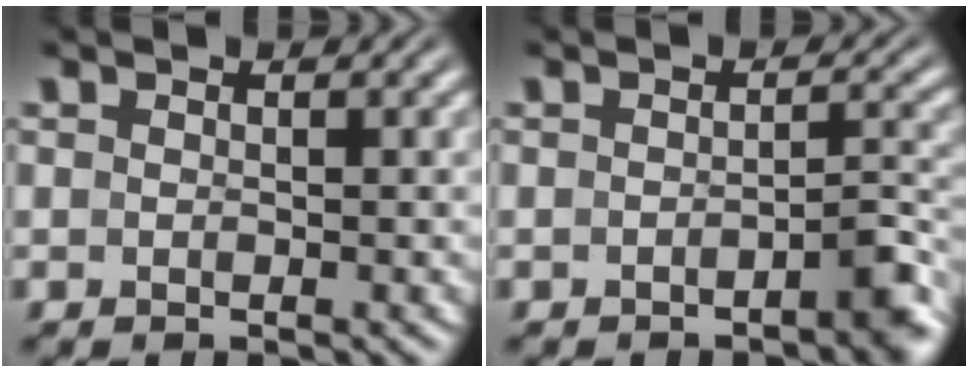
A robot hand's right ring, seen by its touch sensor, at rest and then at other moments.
{"total": 2.4, "force": [-1.7, 0.3, 1.7], "torque": [-0.019, -0.001, -0.030]}